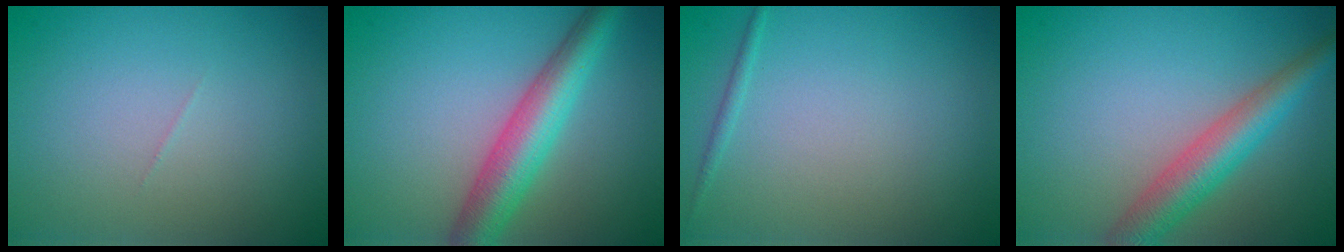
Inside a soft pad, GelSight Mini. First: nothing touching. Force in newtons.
{"total": 5.6, "press": 5.6, "slide": 0.1}
{"total": 0.6, "press": 0.6, "slide": 0.1}
{"total": 4.8, "press": 4.8, "slide": 0.2}